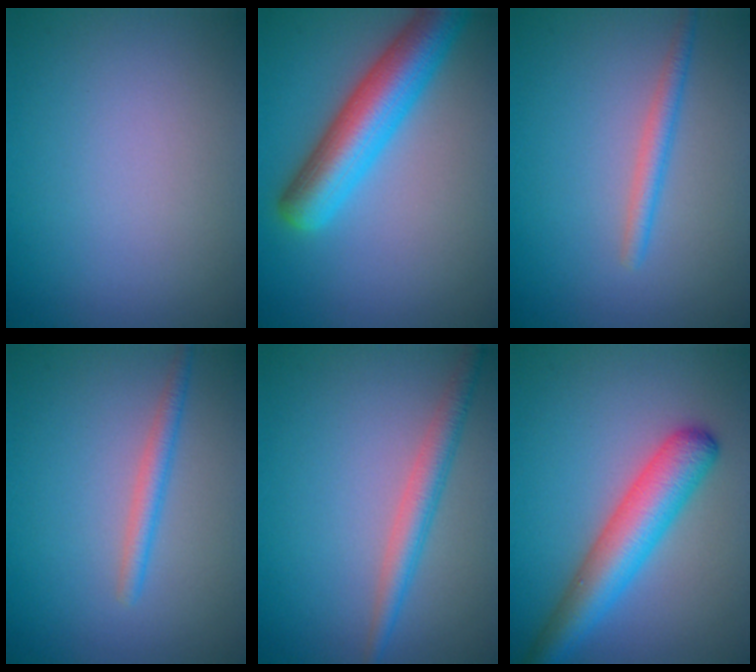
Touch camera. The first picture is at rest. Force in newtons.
{"total": 6.9, "press": 6.9, "slide": 0.2}
{"total": 1.8, "press": 1.8, "slide": 0.1}
{"total": 1.8, "press": 1.8, "slide": 0.1}
{"total": 2.8, "press": 2.8, "slide": 0.1}
{"total": 5.8, "press": 5.8, "slide": 0.2}